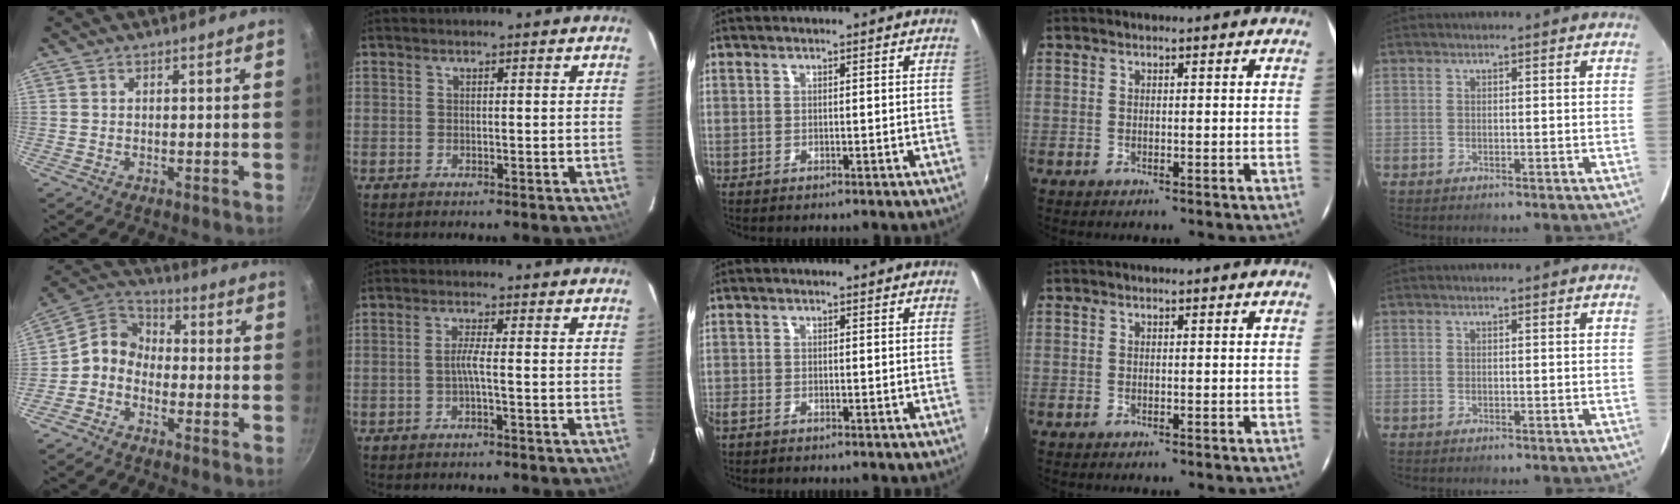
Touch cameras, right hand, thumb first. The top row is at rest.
{"thumb": {"total": 7.3, "force": [-2.5, 5.7, 3.7], "torque": [-0.053, 0.041, -0.078]}, "index": {"total": 2.1, "force": [-0.8, -0.4, 1.9], "torque": [-0.039, 0.000, -0.016]}, "middle": {"total": 1.9, "force": [-1.5, 0.7, 0.8], "torque": [-0.020, -0.008, -0.031]}}